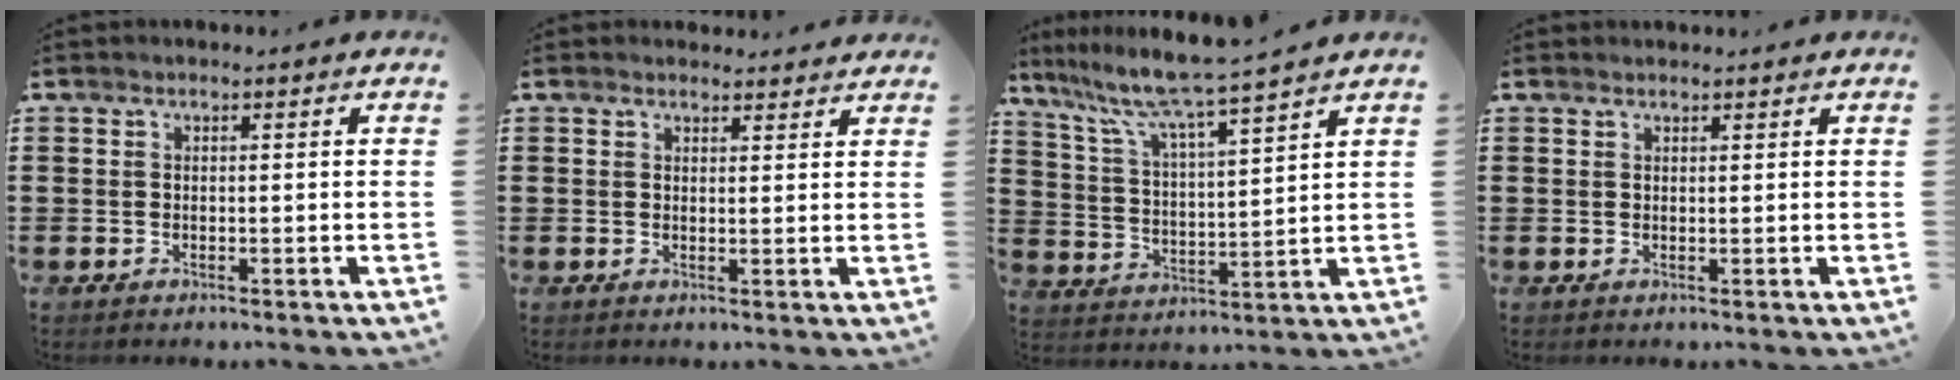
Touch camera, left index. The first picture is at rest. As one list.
[{"total": 1.9, "force": [1.9, 0.3, 0.1], "torque": [-0.007, 0.000, 0.036]}, {"total": 7.8, "force": [6.9, -0.7, 3.6], "torque": [-0.099, -0.047, 0.113]}, {"total": 0.8, "force": [0.8, 0.1, 0.2], "torque": [-0.005, -0.001, 0.017]}]